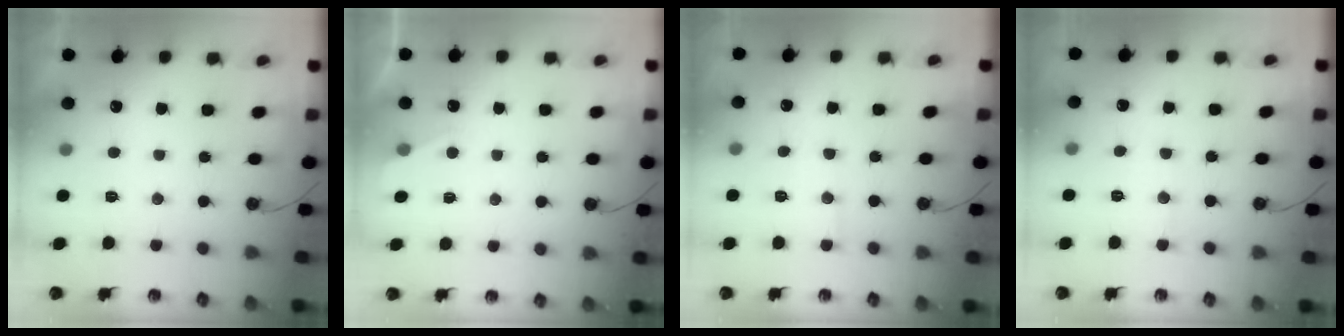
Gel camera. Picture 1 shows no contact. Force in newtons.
{"total": 2.4, "press": 2.4, "slide": 0.4}
{"total": 6.3, "press": 6.3, "slide": 0.2}
{"total": 5.8, "press": 5.8, "slide": 0.4}